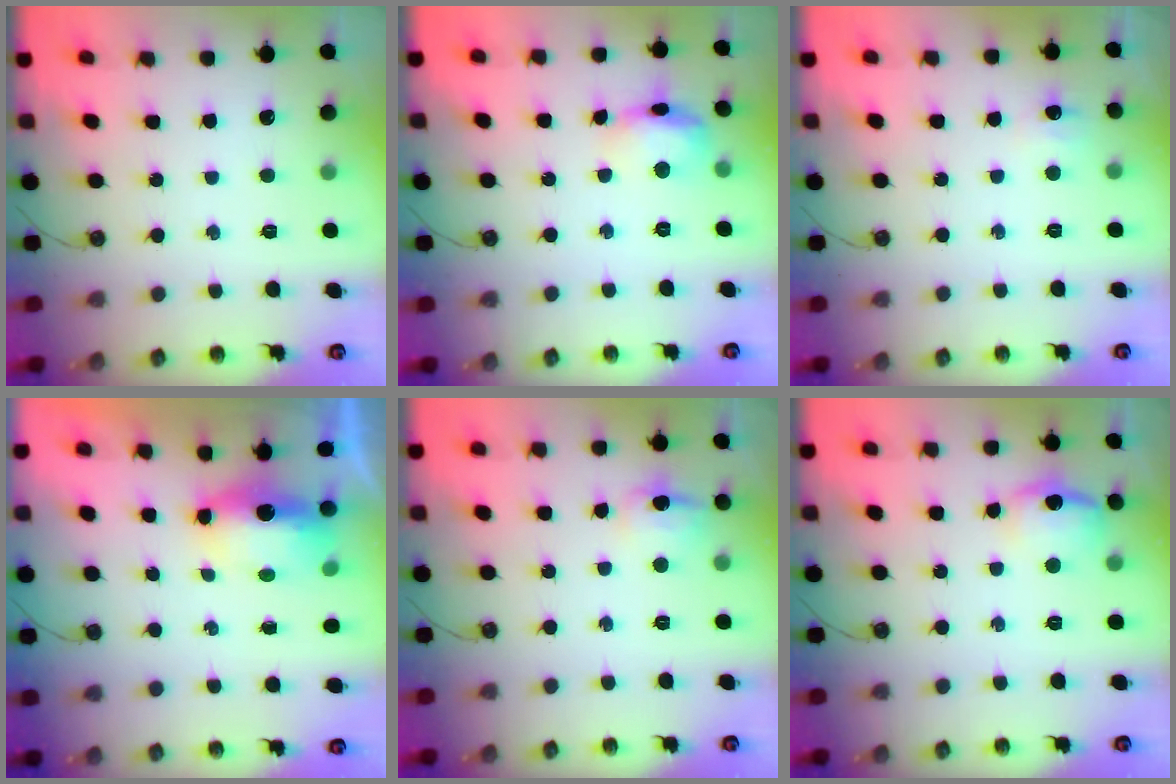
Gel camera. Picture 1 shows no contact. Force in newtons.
{"total": 14.0, "press": 9.7, "slide": 10.0}
{"total": 4.7, "press": 4.6, "slide": 0.6}
{"total": 11.4, "press": 8.3, "slide": 7.7}
{"total": 8.6, "press": 8.5, "slide": 0.8}
{"total": 12.0, "press": 11.9, "slide": 0.9}